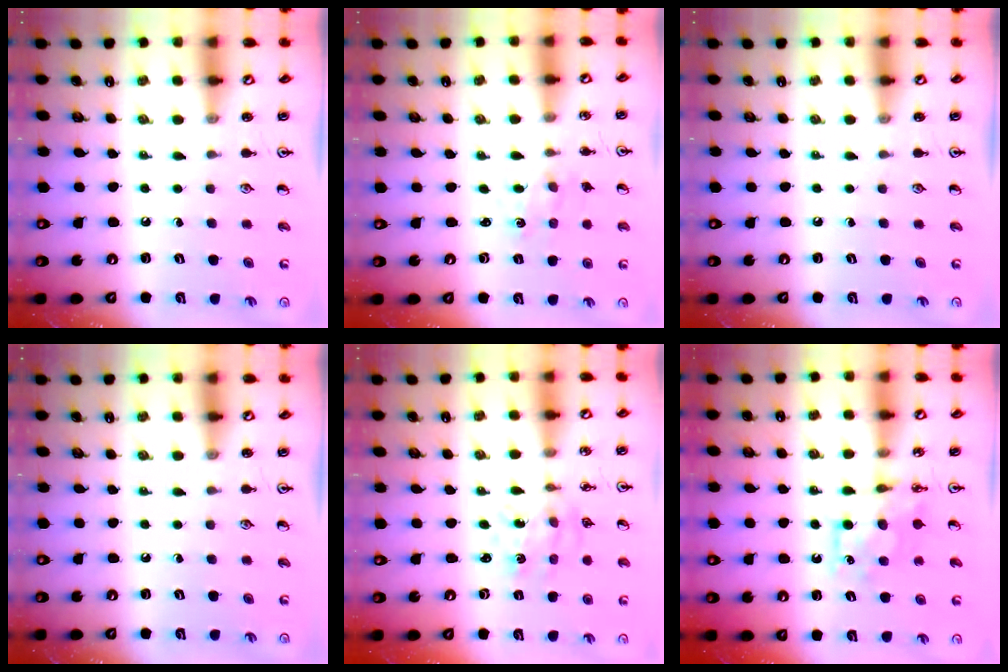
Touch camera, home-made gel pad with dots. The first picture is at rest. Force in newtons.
{"total": 1.1, "press": 1.1, "slide": 0.4}
{"total": 0.0}
{"total": 0.0}
{"total": 2.6, "press": 2.4, "slide": 0.9}
{"total": 8.1, "press": 8.1, "slide": 0.4}